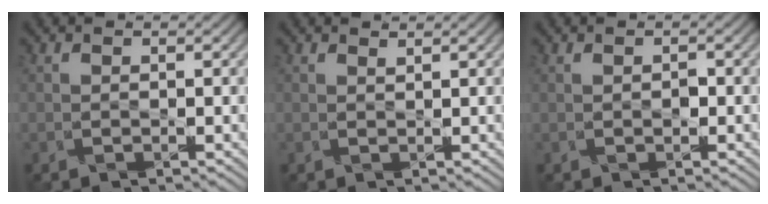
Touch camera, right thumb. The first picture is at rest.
{"total": 1.3, "force": [1.1, -0.2, -0.7], "torque": [0.016, -0.001, 0.021]}
{"total": 0.8, "force": [-0.3, 0.7, 0.0], "torque": [0.000, -0.003, -0.004]}